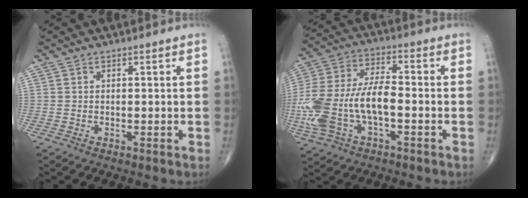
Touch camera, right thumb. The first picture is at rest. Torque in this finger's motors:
{"motor_torque": [1.45, 1.17, 1.76, -0.25, 0.25]}